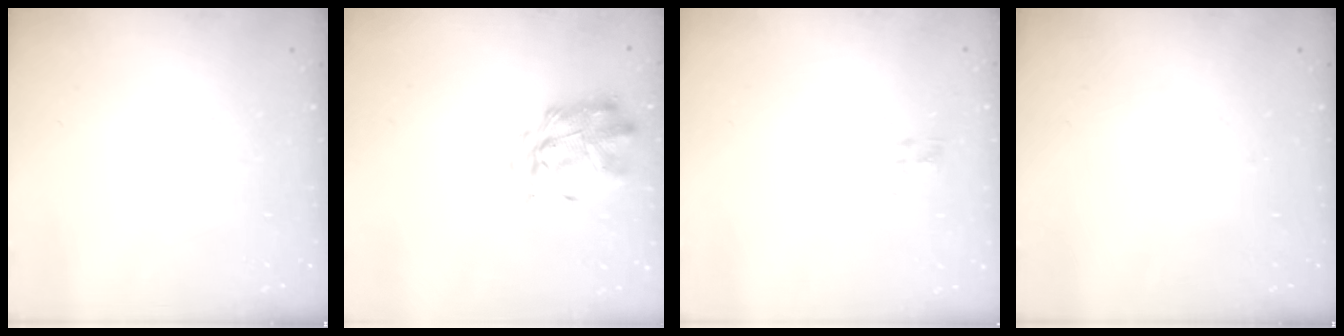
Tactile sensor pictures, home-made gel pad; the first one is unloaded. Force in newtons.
{"total": 2.8, "press": 2.7, "slide": 0.6}
{"total": 1.9, "press": 1.5, "slide": 1.1}
{"total": 0.0}